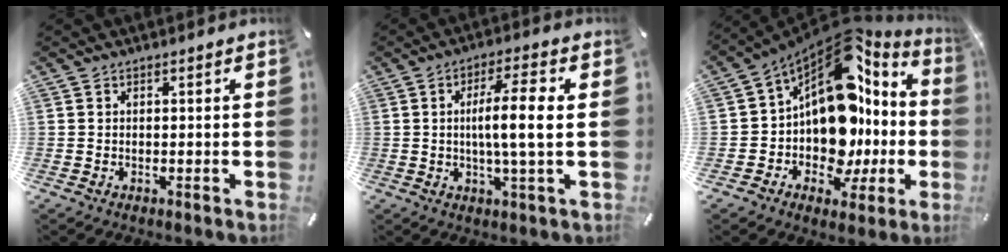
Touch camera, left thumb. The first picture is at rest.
{"total": 10.0, "force": [0.7, 1.2, 9.9], "torque": [-0.171, 0.004, 0.005]}
{"total": 19.1, "force": [3.4, 12.6, 14.0], "torque": [-0.241, -0.058, 0.060]}